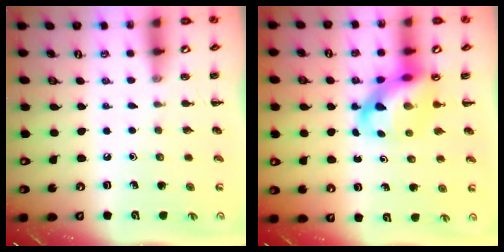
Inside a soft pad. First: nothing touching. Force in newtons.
{"total": 9.7, "press": 9.3, "slide": 2.5}